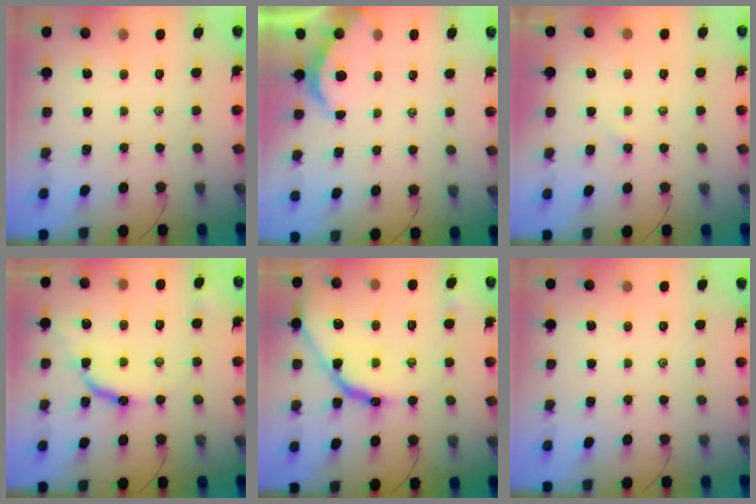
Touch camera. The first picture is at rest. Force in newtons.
{"total": 2.3, "press": 2.3, "slide": 0.3}
{"total": 1.7, "press": 1.7, "slide": 0.3}
{"total": 9.8, "press": 9.7, "slide": 0.8}
{"total": 13.6, "press": 13.5, "slide": 1.4}
{"total": 0.0}